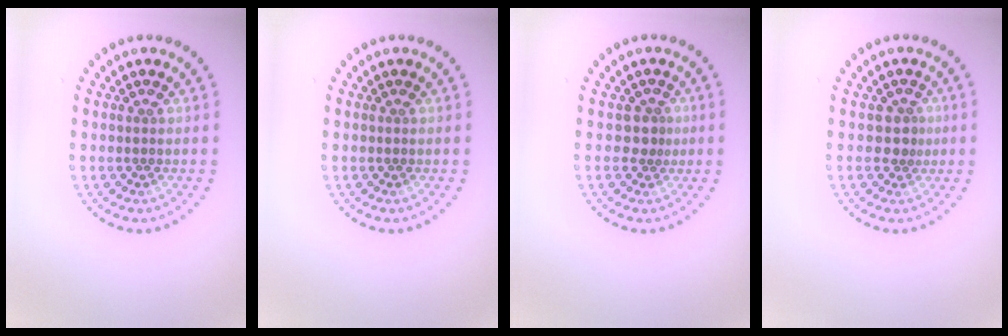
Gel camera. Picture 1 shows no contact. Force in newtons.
{"total": 0.0}
{"total": 1.3, "press": 0.8, "slide": 1.1}
{"total": 1.8, "press": 1.3, "slide": 1.2}